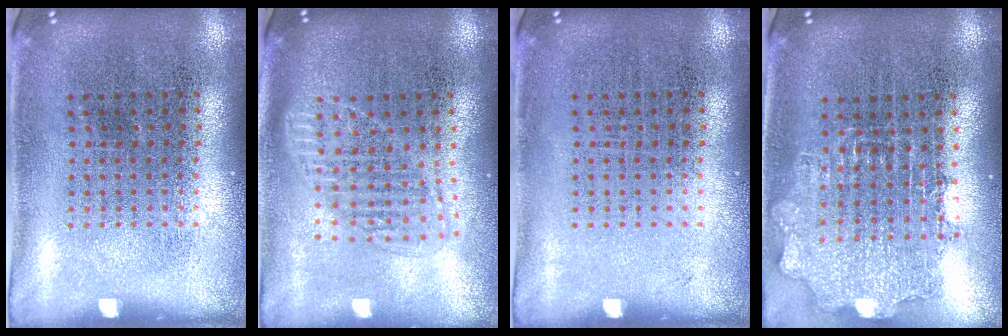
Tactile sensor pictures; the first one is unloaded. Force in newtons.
{"total": 1.6, "press": 1.3, "slide": 0.8}
{"total": 0.0}
{"total": 1.6, "press": 1.3, "slide": 0.8}